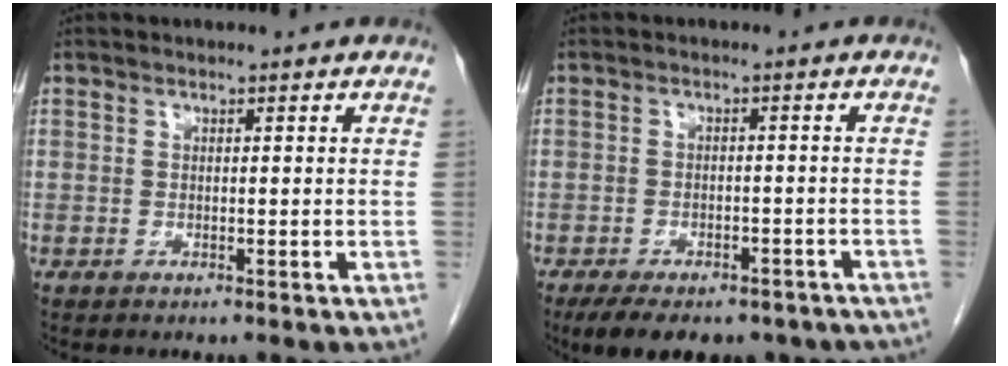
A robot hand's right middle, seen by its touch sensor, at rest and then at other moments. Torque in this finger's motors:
{"motor_torque": [0.14, -0.13, 0.10, 0.07]}